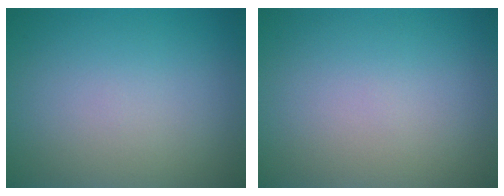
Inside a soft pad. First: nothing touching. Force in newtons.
{"total": 0.0}